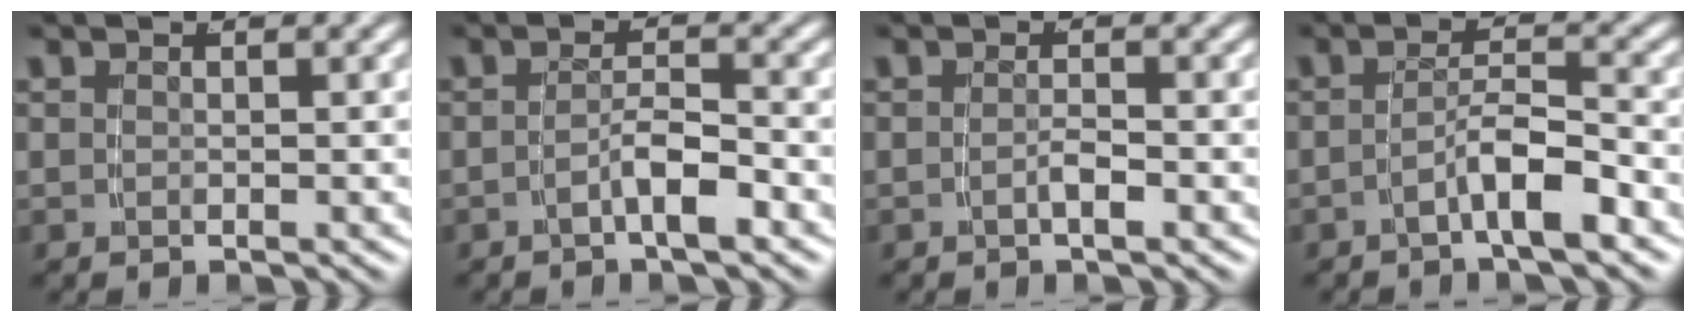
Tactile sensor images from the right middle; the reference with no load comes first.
{"total": 2.5, "force": [-1.8, -0.1, 1.8], "torque": [-0.026, 0.000, -0.031]}
{"total": 1.2, "force": [-0.9, -0.1, 0.8], "torque": [-0.015, -0.001, -0.016]}
{"total": 3.3, "force": [-2.3, 0.2, 2.4], "torque": [-0.036, 0.001, -0.040]}